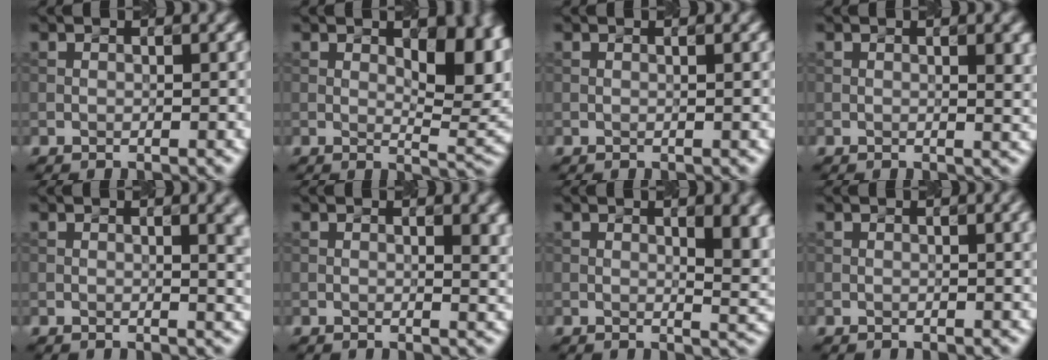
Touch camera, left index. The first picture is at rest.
{"total": 8.3, "force": [2.0, 3.3, 7.3], "torque": [-0.099, -0.003, 0.042]}
{"total": 0.6, "force": [0.1, 0.3, 0.6], "torque": [-0.006, 0.002, -0.001]}
{"total": 3.1, "force": [0.7, 1.0, 2.8], "torque": [-0.027, 0.005, 0.014]}
{"total": 4.3, "force": [1.0, 1.8, 3.8], "torque": [-0.021, 0.010, 0.016]}
{"total": 3.6, "force": [1.1, 1.5, 3.2], "torque": [-0.024, 0.007, 0.020]}
{"total": 6.4, "force": [1.7, 2.3, 5.7], "torque": [-0.047, 0.003, 0.030]}
{"total": 2.5, "force": [0.7, 0.8, 2.2], "torque": [-0.020, 0.006, 0.008]}